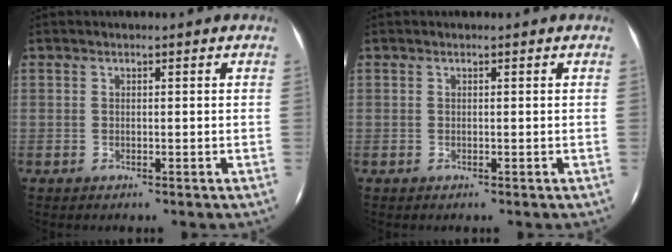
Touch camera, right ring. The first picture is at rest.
{"total": 0.0}